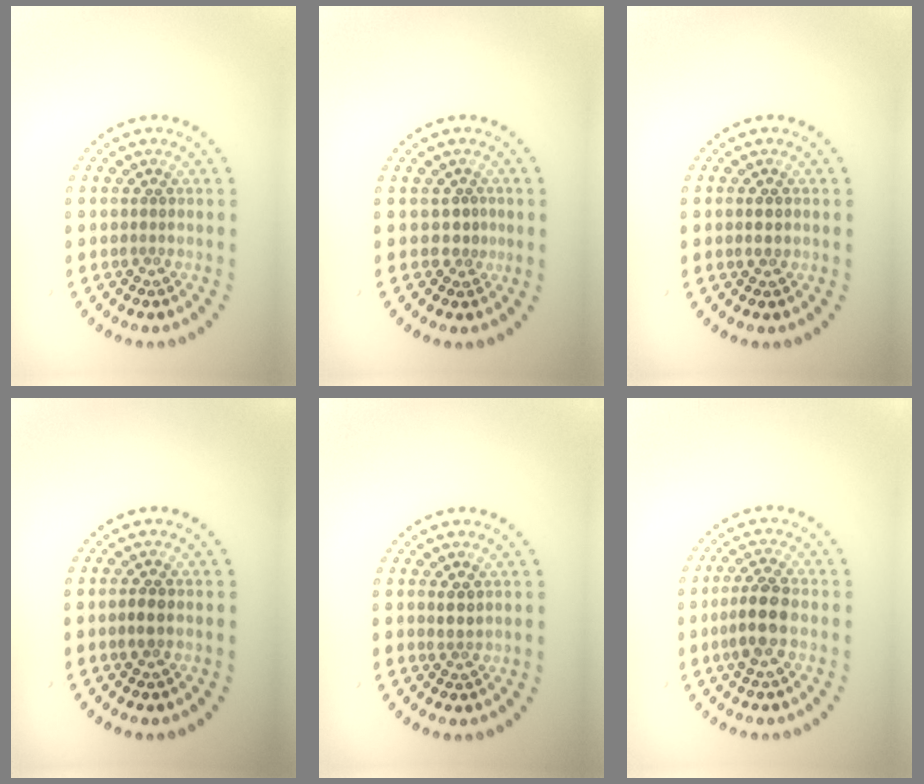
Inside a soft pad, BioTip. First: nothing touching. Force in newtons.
{"total": 1.2, "press": 0.6, "slide": 1.0}
{"total": 0.9, "press": 0.9, "slide": 0.0}
{"total": 1.2, "press": 1.2, "slide": 0.2}
{"total": 1.2, "press": 1.1, "slide": 0.5}
{"total": 3.5, "press": 3.3, "slide": 1.0}